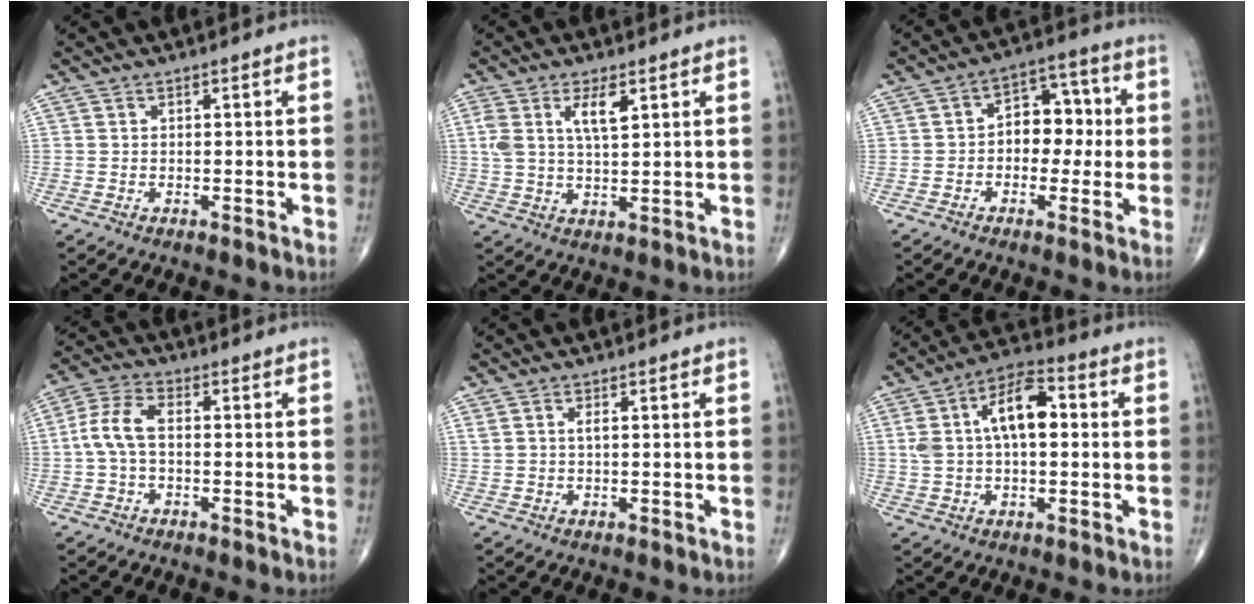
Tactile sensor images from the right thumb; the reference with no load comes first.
{"total": 6.6, "force": [2.7, 2.5, 5.5], "torque": [-0.106, -0.008, 0.055]}
{"total": 9.1, "force": [-0.1, 6.4, 6.4], "torque": [-0.048, 0.031, -0.013]}
{"total": 6.8, "force": [-0.2, 3.7, 5.7], "torque": [-0.127, 0.024, -0.010]}
{"total": 1.4, "force": [0.6, 0.4, 1.2], "torque": [-0.027, 0.007, 0.013]}
{"total": 12.7, "force": [2.1, 6.4, 10.8], "torque": [-0.192, 0.027, 0.030]}